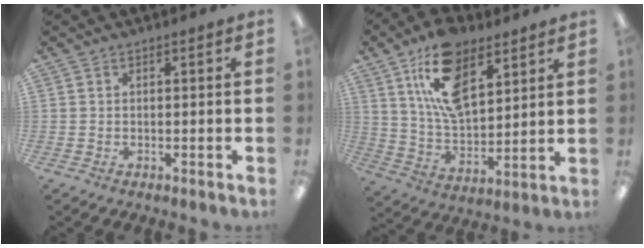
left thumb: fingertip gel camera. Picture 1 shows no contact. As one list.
[{"total": 16.7, "force": [9.5, 8.7, 10.6], "torque": [-0.181, -0.027, 0.171]}]